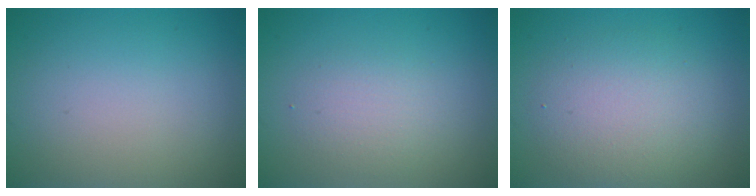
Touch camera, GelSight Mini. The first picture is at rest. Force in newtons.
{"total": 2.1, "press": 2.0, "slide": 0.1}
{"total": 4.7, "press": 4.7, "slide": 0.2}